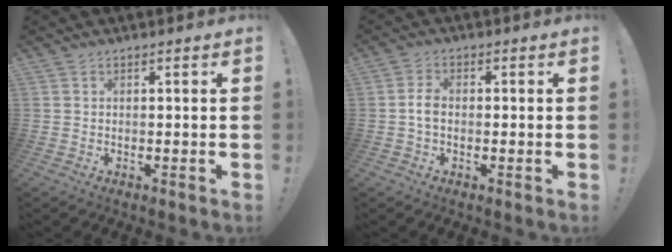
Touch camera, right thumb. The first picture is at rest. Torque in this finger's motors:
{"motor_torque": [0.05, -0.03, -0.01, 0.22, -0.01]}